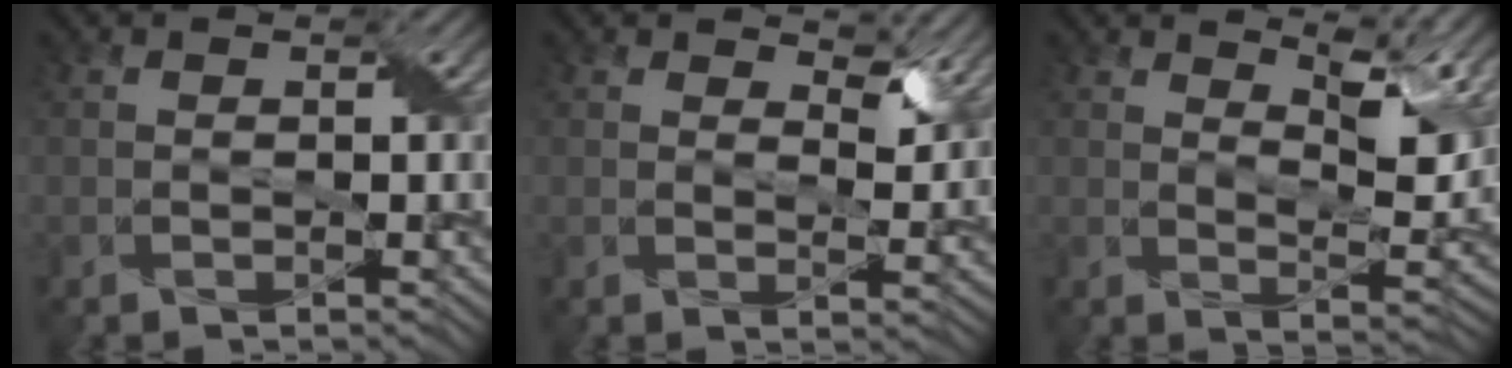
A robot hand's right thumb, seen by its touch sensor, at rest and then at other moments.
{"total": 3.8, "force": [2.6, 1.7, 2.2], "torque": [-0.042, -0.009, 0.039]}
{"total": 8.1, "force": [5.1, 2.7, 5.7], "torque": [-0.098, -0.001, 0.084]}